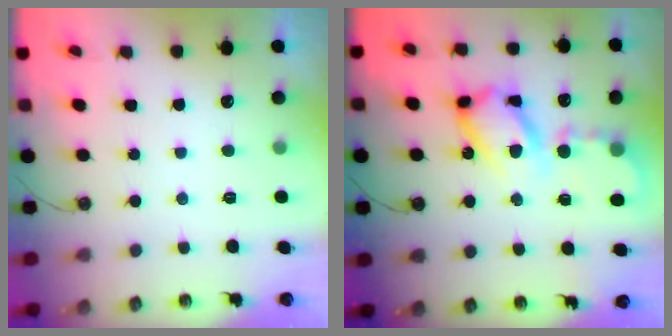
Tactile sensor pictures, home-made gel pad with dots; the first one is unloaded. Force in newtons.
{"total": 14.4, "press": 14.4, "slide": 0.4}